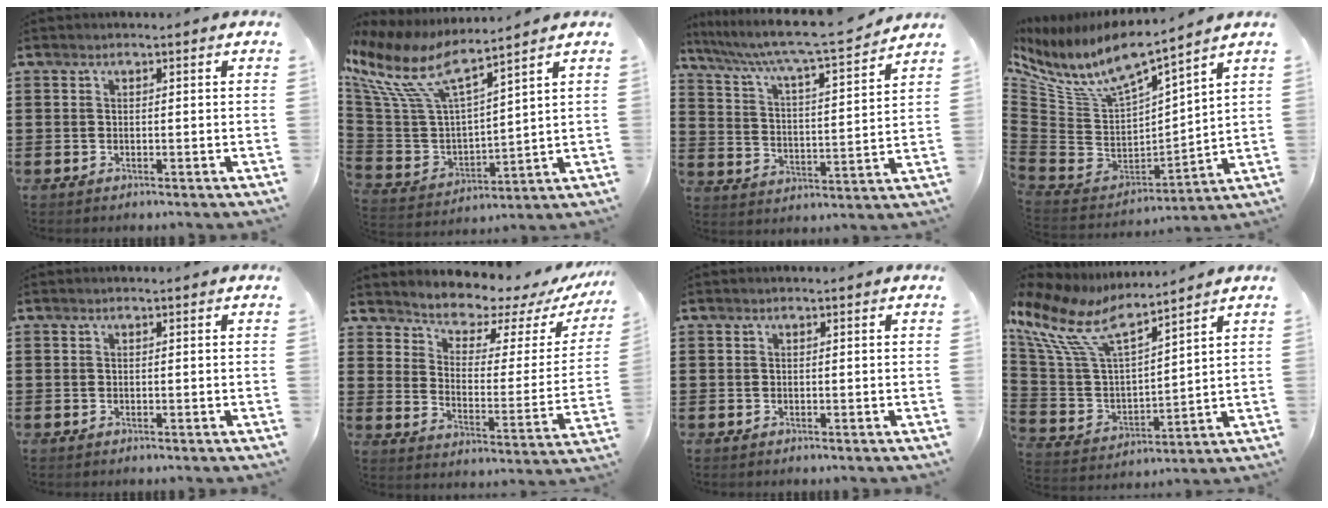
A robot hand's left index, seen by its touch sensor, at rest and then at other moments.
{"total": 10.2, "force": [7.0, 3.3, 6.7], "torque": [-0.169, -0.041, 0.122]}
{"total": 7.6, "force": [6.6, -0.2, 3.7], "torque": [-0.099, -0.044, 0.106]}
{"total": 8.9, "force": [7.1, 2.1, 4.9], "torque": [-0.125, -0.053, 0.125]}
{"total": 0.0}
{"total": 4.6, "force": [4.4, 1.3, 0.6], "torque": [-0.032, -0.043, 0.069]}
{"total": 0.0}
{"total": 11.1, "force": [7.4, 4.4, 7.0], "torque": [-0.183, -0.038, 0.128]}